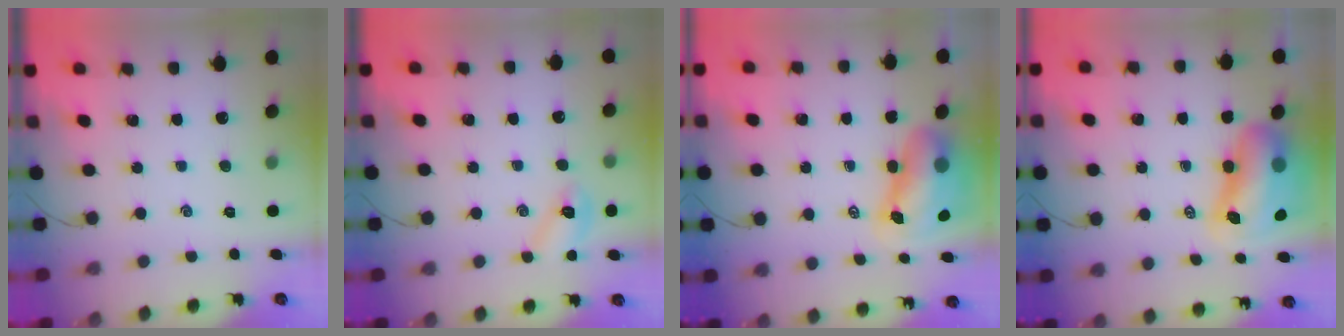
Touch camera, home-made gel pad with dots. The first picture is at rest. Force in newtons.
{"total": 6.0, "press": 5.9, "slide": 0.8}
{"total": 11.3, "press": 10.8, "slide": 3.3}
{"total": 13.5, "press": 13.0, "slide": 3.7}